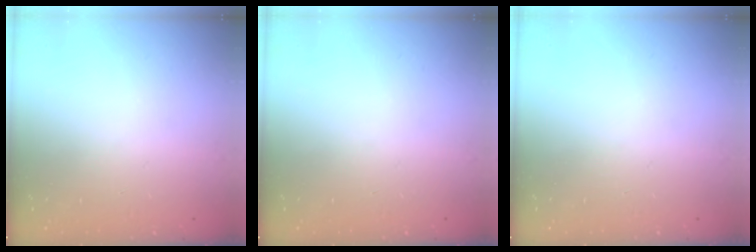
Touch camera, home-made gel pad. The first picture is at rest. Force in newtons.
{"total": 0.0}
{"total": 0.0}